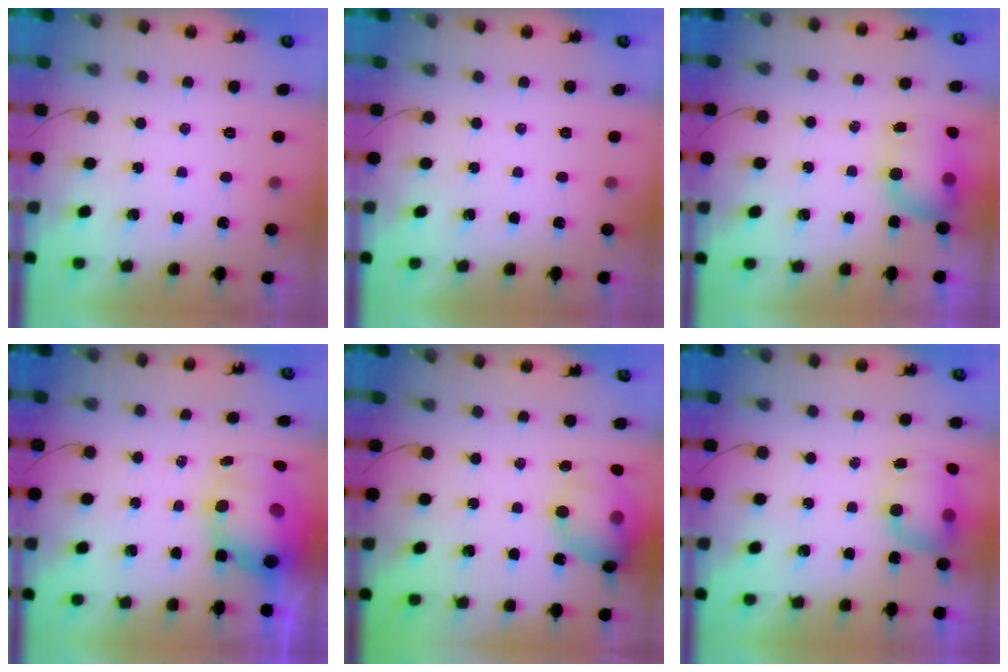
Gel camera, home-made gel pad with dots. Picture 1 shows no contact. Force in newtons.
{"total": 0.0}
{"total": 12.3, "press": 9.3, "slide": 8.1}
{"total": 10.6, "press": 10.2, "slide": 2.9}
{"total": 17.6, "press": 17.4, "slide": 2.7}
{"total": 8.3, "press": 8.3, "slide": 0.9}